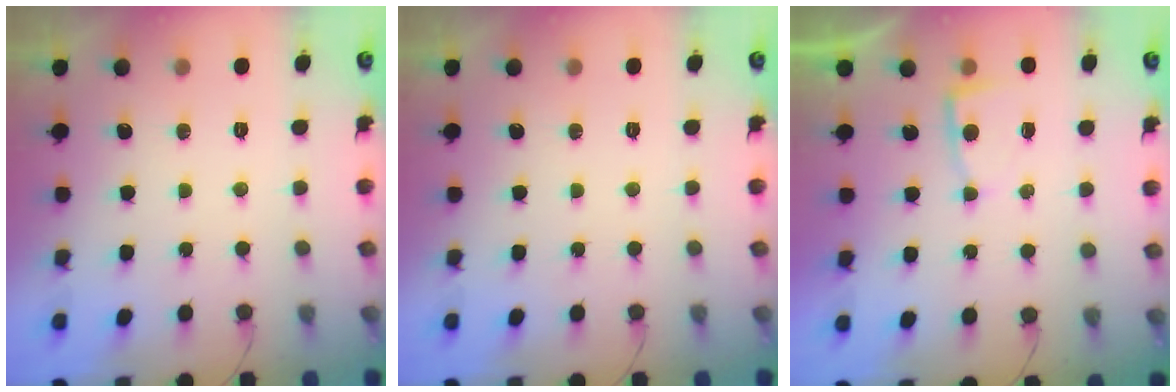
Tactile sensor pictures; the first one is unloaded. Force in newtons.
{"total": 0.0}
{"total": 3.4, "press": 3.4, "slide": 0.3}